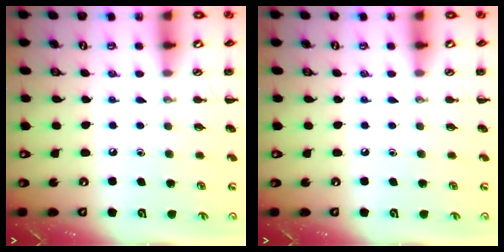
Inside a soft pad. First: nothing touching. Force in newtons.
{"total": 0.0}